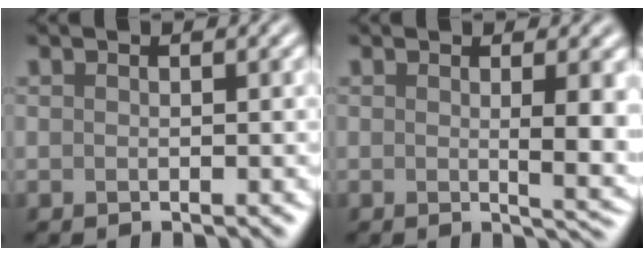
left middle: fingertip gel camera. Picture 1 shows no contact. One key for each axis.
{"total": 4.2, "fx": 0.4, "fy": 0.9, "fz": 4.0, "tx": -0.049, "ty": -0.006, "tz": 0.009}